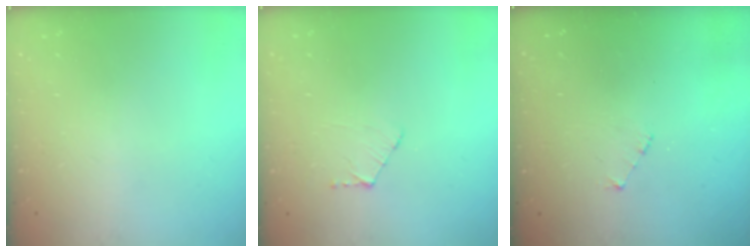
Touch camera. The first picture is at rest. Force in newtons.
{"total": 3.3, "press": 3.3, "slide": 0.3}
{"total": 2.6, "press": 2.6, "slide": 0.2}